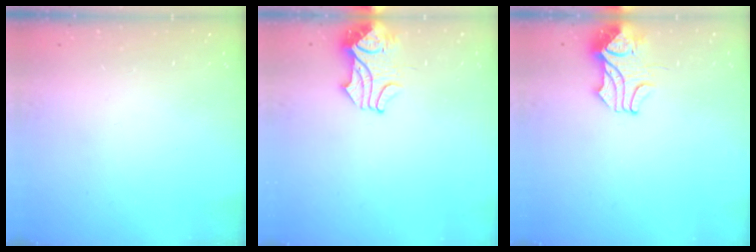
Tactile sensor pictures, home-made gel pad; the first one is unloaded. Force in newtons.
{"total": 2.3, "press": 2.2, "slide": 0.6}
{"total": 2.1, "press": 1.9, "slide": 0.9}